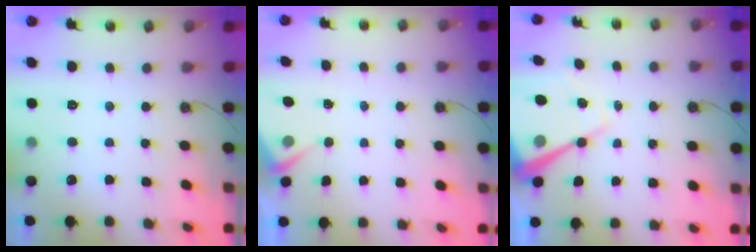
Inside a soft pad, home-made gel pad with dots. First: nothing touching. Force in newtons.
{"total": 3.1, "press": 3.1, "slide": 0.4}
{"total": 14.1, "press": 14.0, "slide": 1.1}